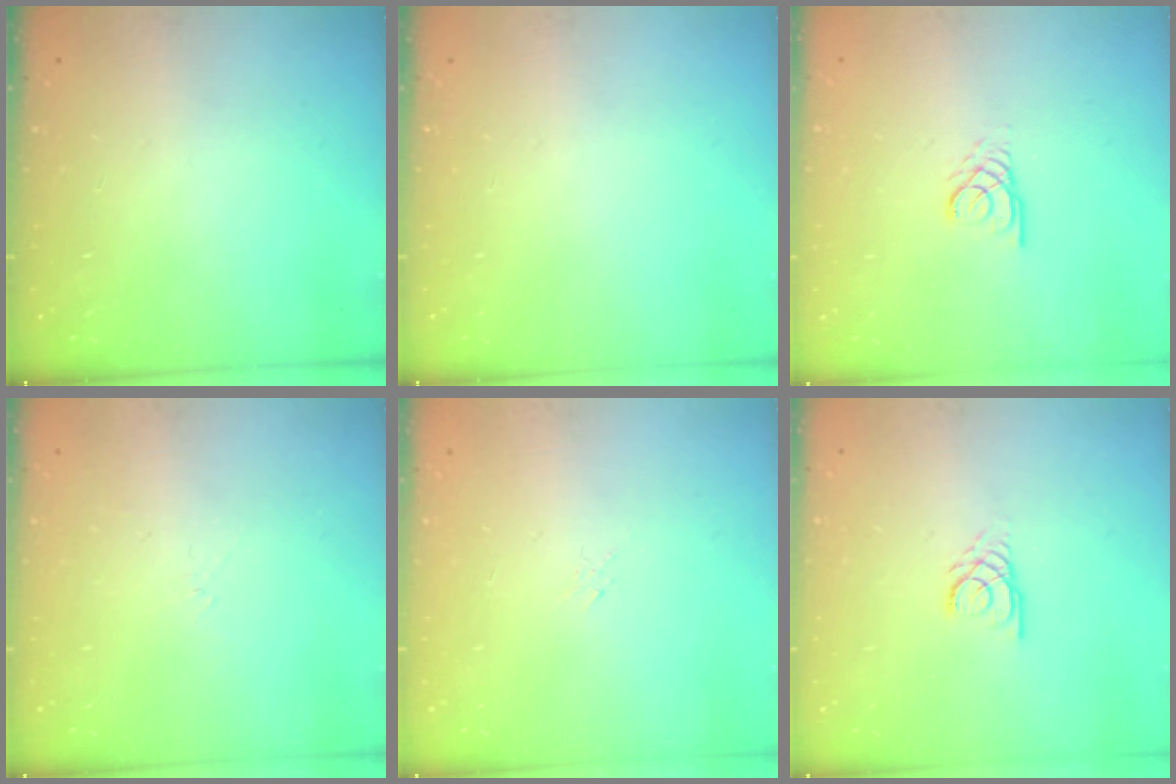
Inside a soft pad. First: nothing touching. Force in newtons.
{"total": 0.0}
{"total": 2.6, "press": 2.6, "slide": 0.1}
{"total": 2.6, "press": 2.5, "slide": 0.6}
{"total": 1.3, "press": 1.3, "slide": 0.1}
{"total": 2.9, "press": 2.9, "slide": 0.3}